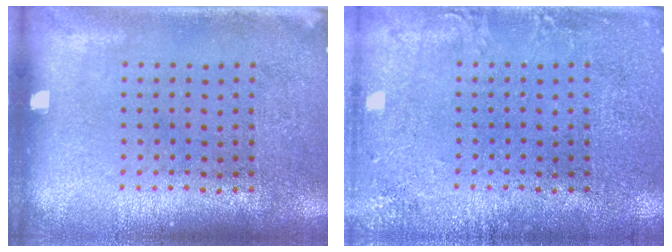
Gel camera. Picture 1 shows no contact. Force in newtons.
{"total": 1.9, "press": 1.9, "slide": 0.2}